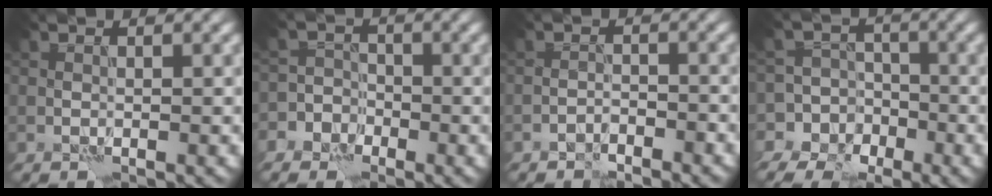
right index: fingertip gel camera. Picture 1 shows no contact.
{"total": 4.0, "force": [-2.5, 3.2, 0.2], "torque": [0.036, -0.002, -0.056]}
{"total": 1.6, "force": [-1.6, 0.3, 0.3], "torque": [0.003, 0.006, -0.029]}
{"total": 9.0, "force": [-5.1, 7.5, 0.5], "torque": [0.004, -0.009, -0.103]}